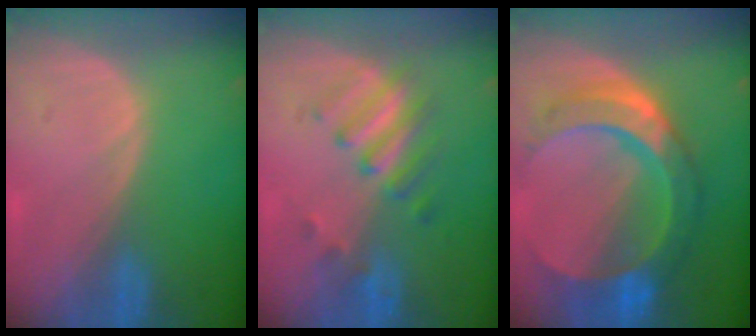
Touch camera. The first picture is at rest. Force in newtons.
{"total": 5.4, "press": 5.3, "slide": 1.0}
{"total": 11.0, "press": 11.0, "slide": 1.1}